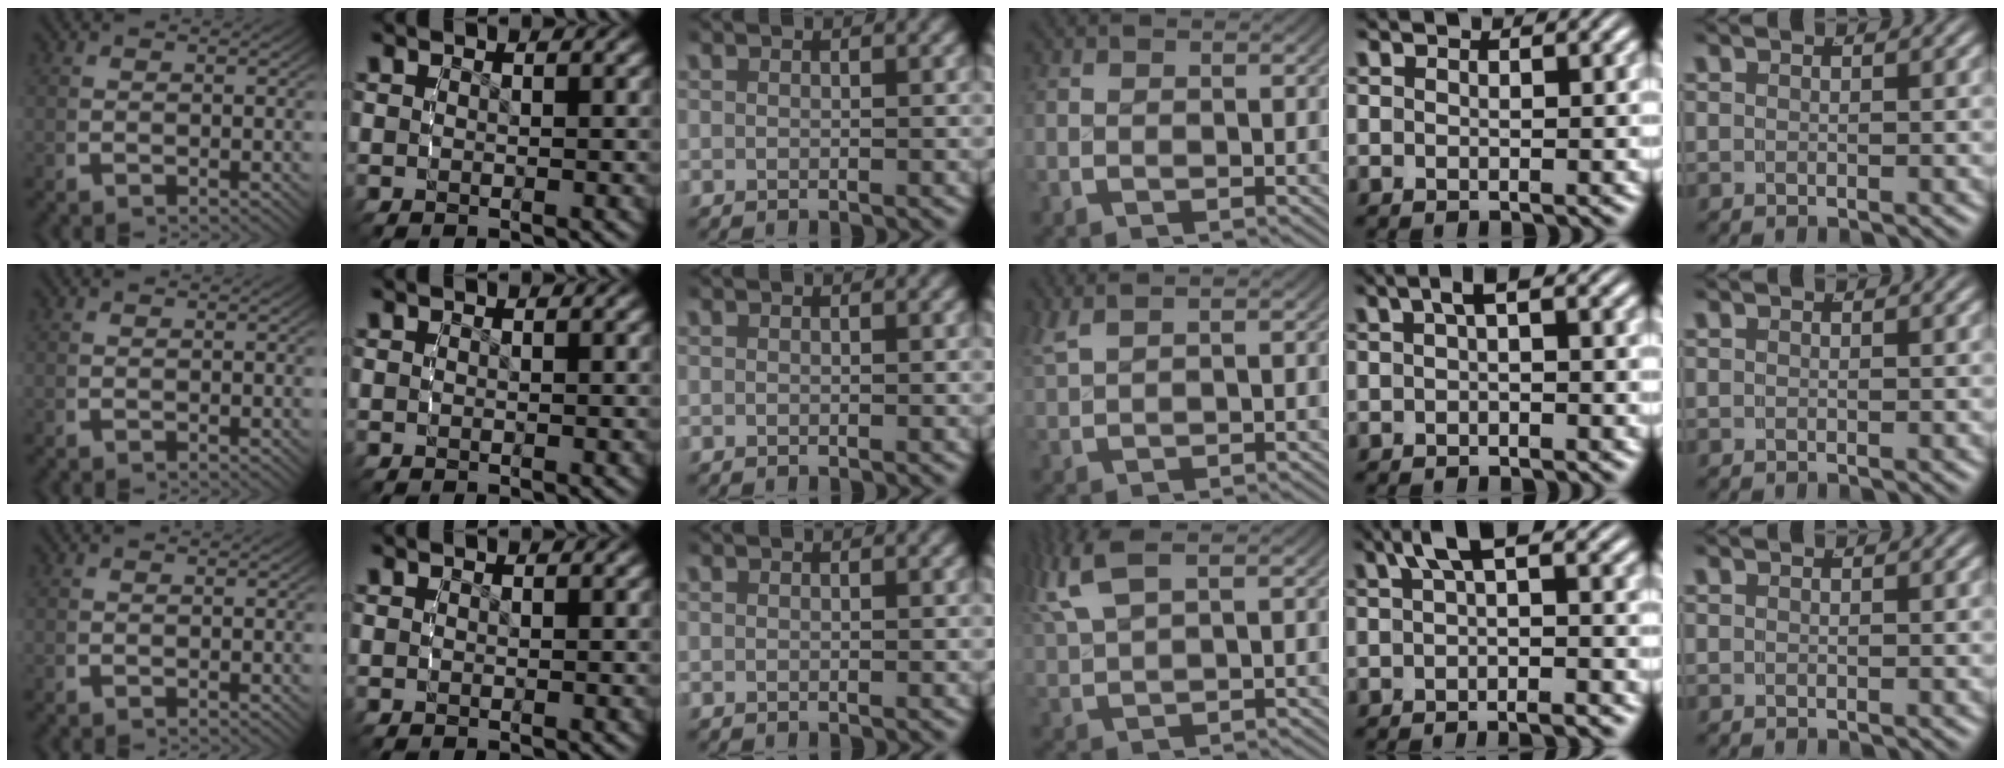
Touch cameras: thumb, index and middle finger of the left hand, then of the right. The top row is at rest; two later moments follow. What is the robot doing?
{"motion": "grasp_and_lifting", "object": "camera"}